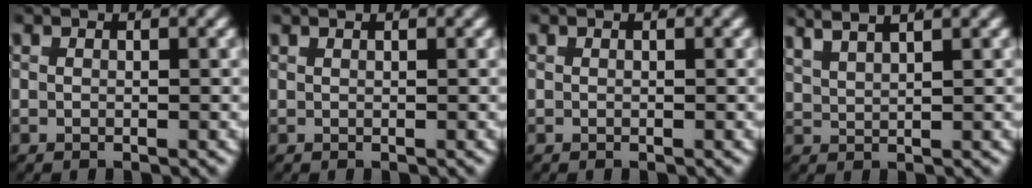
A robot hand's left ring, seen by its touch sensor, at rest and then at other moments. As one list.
[{"total": 0.7, "force": [0.6, 0.1, 0.2], "torque": [0.000, 0.005, 0.008]}, {"total": 0.0}, {"total": 4.8, "force": [3.2, 2.6, 2.5], "torque": [-0.055, 0.009, 0.048]}]